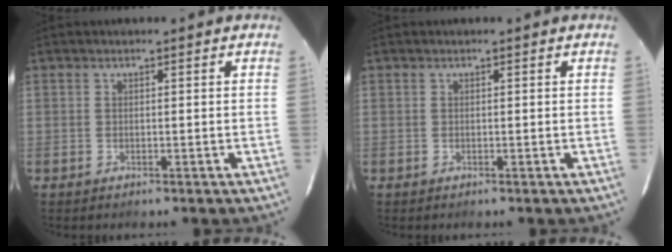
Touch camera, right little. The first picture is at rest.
{"total": 0.0}